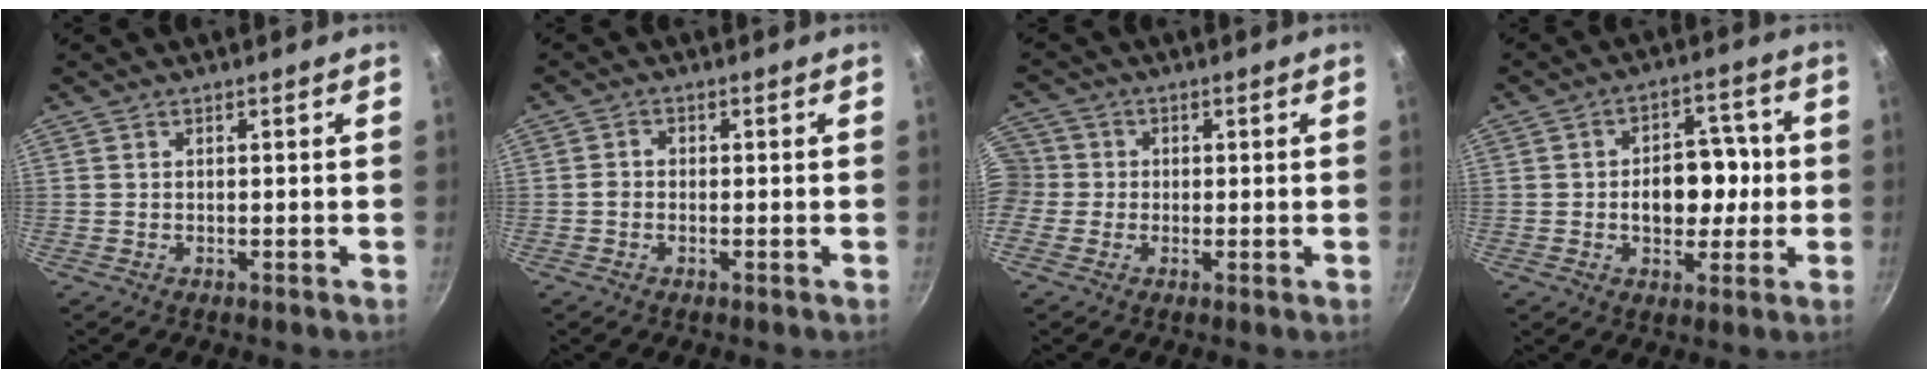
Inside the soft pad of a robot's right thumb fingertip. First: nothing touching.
{"total": 1.5, "force": [-0.4, 1.2, 0.9], "torque": [-0.009, 0.005, -0.012]}
{"total": 9.6, "force": [0.1, 8.8, 3.6], "torque": [-0.096, 0.029, 0.002]}
{"total": 10.6, "force": [-0.6, 7.1, 7.9], "torque": [-0.072, 0.024, -0.011]}